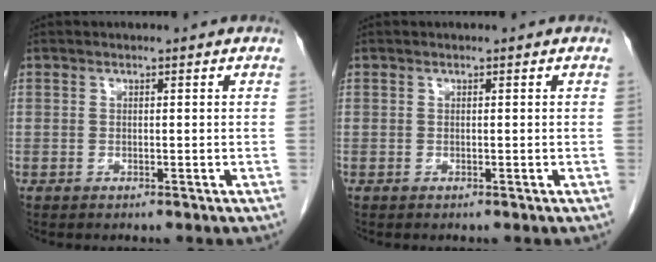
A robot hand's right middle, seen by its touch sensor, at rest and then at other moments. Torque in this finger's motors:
{"motor_torque": [0.00, 0.00, 0.00, 0.00]}